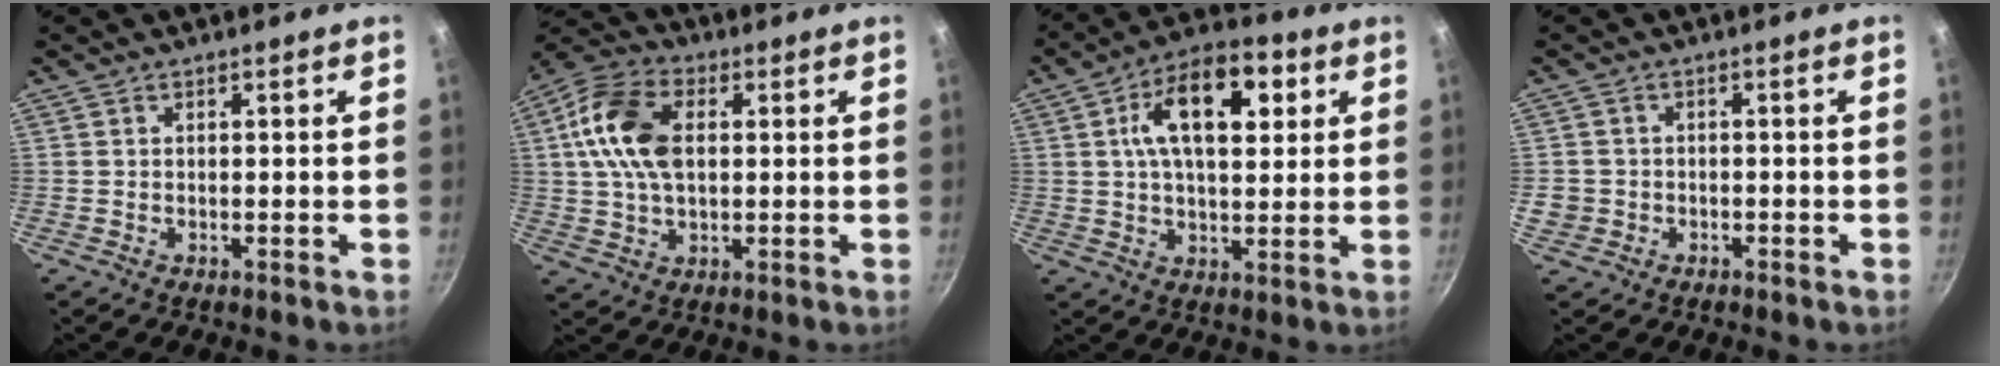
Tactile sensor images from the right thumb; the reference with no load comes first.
{"total": 14.0, "force": [2.5, 8.8, 10.6], "torque": [-0.183, 0.014, 0.034]}
{"total": 15.6, "force": [4.6, 8.3, 12.3], "torque": [-0.168, 0.001, 0.061]}
{"total": 3.2, "force": [-0.9, 3.0, 0.9], "torque": [-0.017, 0.014, -0.012]}